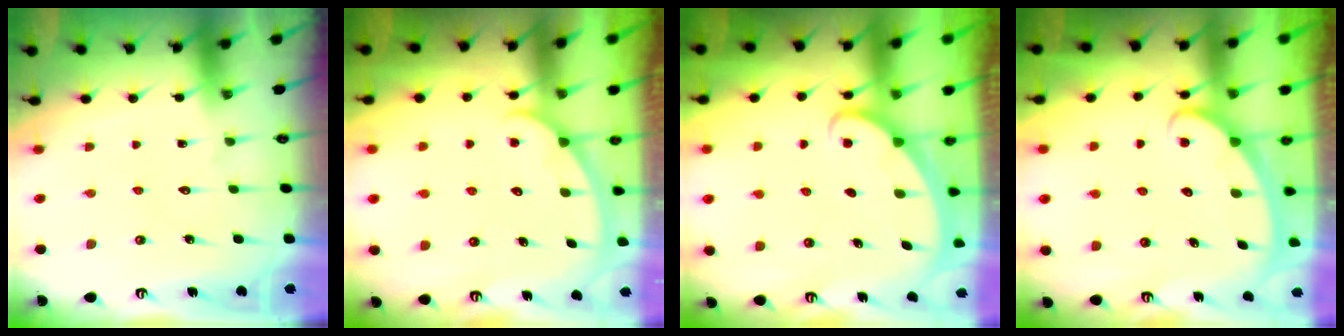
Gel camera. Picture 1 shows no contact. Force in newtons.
{"total": 1.4, "press": 1.4, "slide": 0.2}
{"total": 1.6, "press": 1.6, "slide": 0.1}
{"total": 2.3, "press": 2.3, "slide": 0.4}